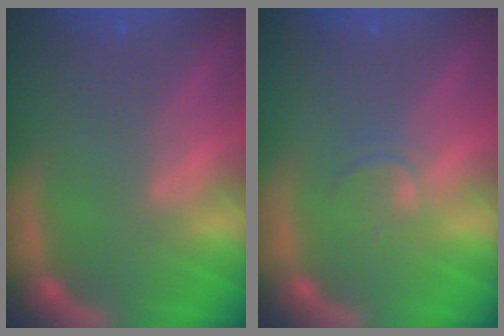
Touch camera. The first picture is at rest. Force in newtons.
{"total": 1.4}